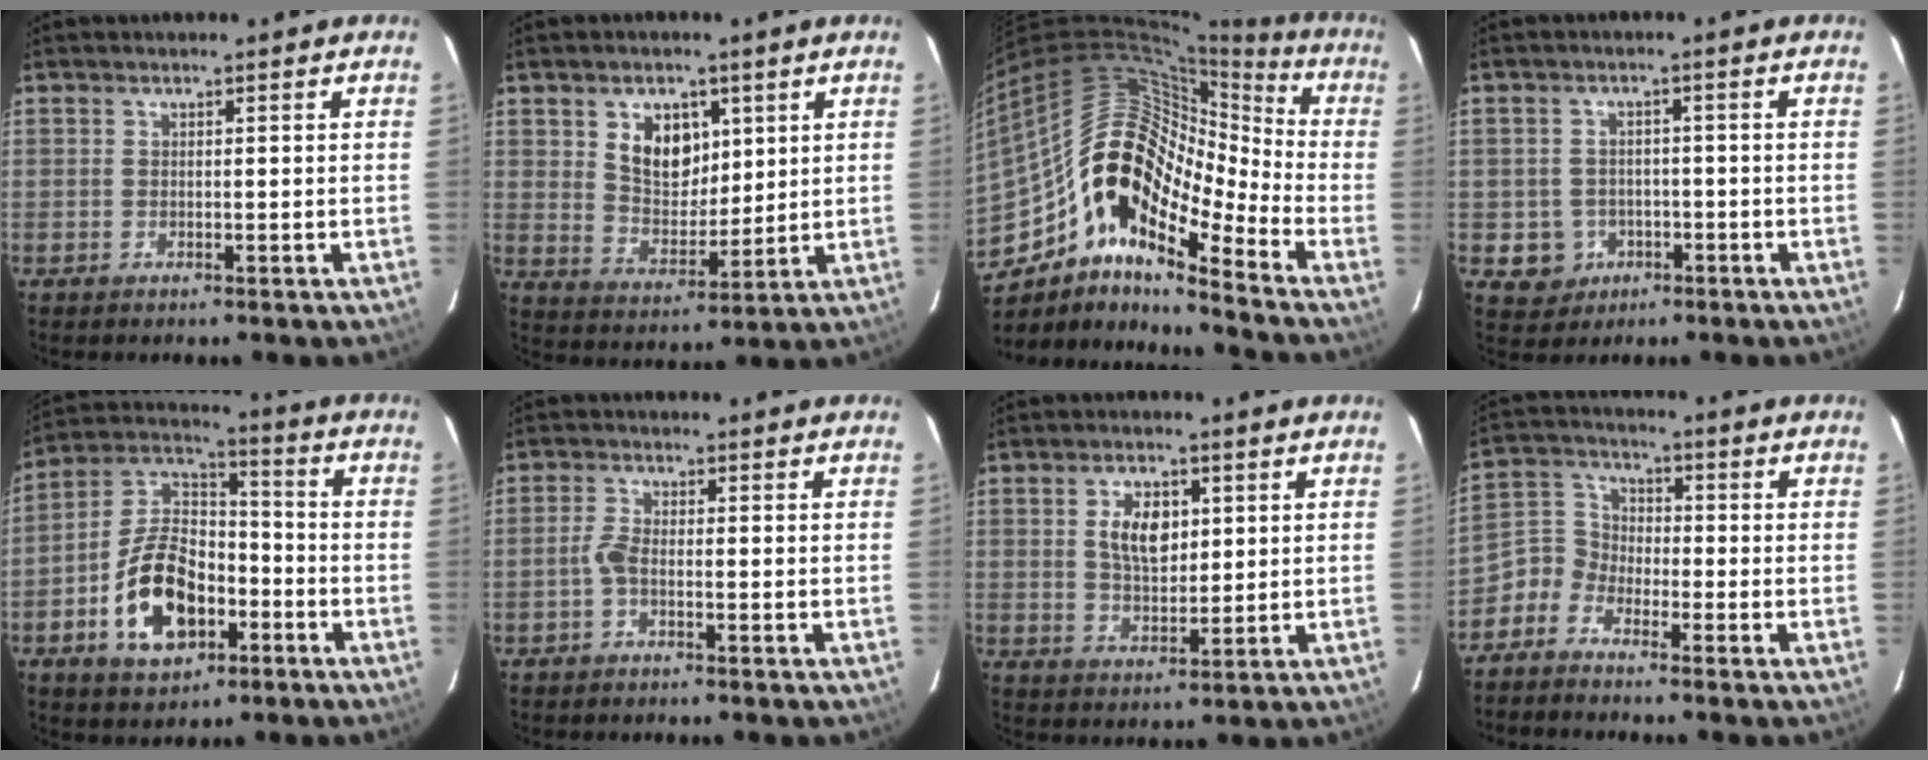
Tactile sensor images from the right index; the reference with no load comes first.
{"total": 9.3, "force": [3.7, 6.4, 5.7], "torque": [-0.095, 0.004, 0.078]}
{"total": 19.3, "force": [-10.1, 8.7, 13.9], "torque": [-0.223, -0.004, -0.203]}
{"total": 5.6, "force": [-1.8, 5.3, 0.6], "torque": [-0.025, 0.018, -0.015]}
{"total": 15.6, "force": [-6.2, 9.3, 10.9], "torque": [-0.218, 0.021, -0.102]}
{"total": 2.3, "force": [-1.1, 0.7, 1.9], "torque": [-0.047, 0.006, -0.024]}
{"total": 7.2, "force": [2.0, 4.0, 5.6], "torque": [-0.101, 0.007, 0.042]}
{"total": 5.6, "force": [-3.7, 3.9, 1.5], "torque": [-0.039, 0.022, -0.094]}